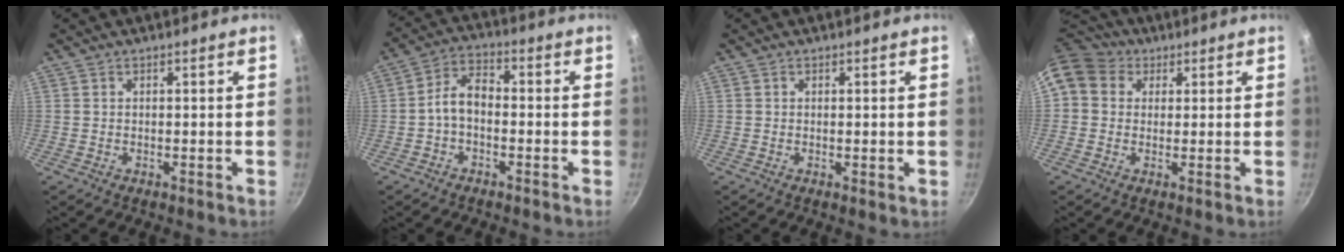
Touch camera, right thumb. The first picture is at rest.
{"total": 5.9, "force": [-1.4, 3.6, 4.4], "torque": [-0.075, 0.033, -0.035]}
{"total": 0.8, "force": [0.1, 0.2, 0.7], "torque": [-0.011, -0.004, -0.001]}
{"total": 10.5, "force": [3.8, 8.5, 4.7], "torque": [-0.083, 0.014, 0.056]}